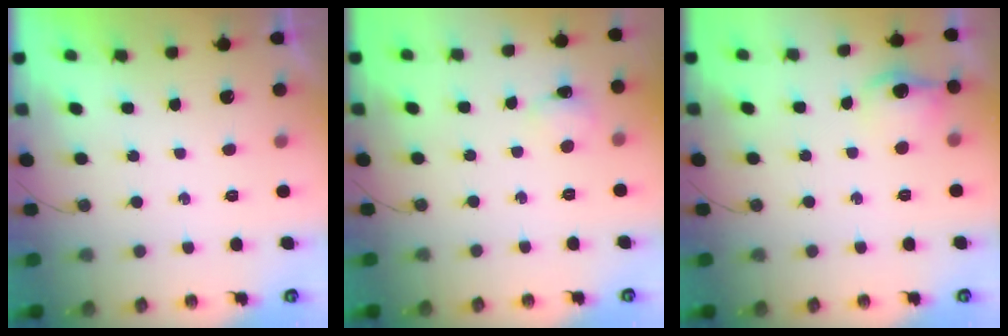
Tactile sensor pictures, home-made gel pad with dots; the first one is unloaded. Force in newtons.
{"total": 2.7, "press": 2.6, "slide": 0.5}
{"total": 9.6, "press": 9.6, "slide": 0.9}